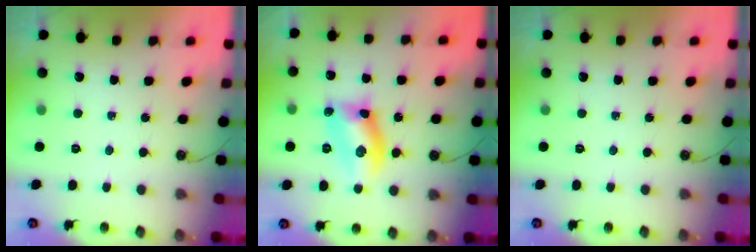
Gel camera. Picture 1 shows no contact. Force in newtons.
{"total": 10.3, "press": 10.3, "slide": 0.6}
{"total": 0.0}